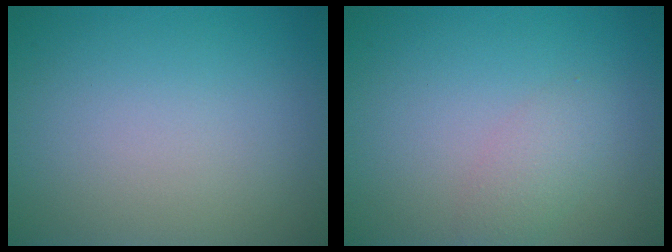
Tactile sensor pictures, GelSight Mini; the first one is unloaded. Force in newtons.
{"total": 1.7, "press": 1.7, "slide": 0.1}